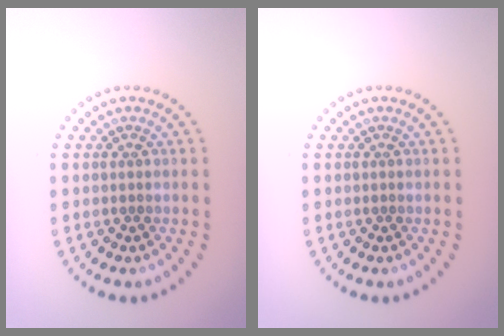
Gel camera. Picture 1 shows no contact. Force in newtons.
{"total": 0.0}